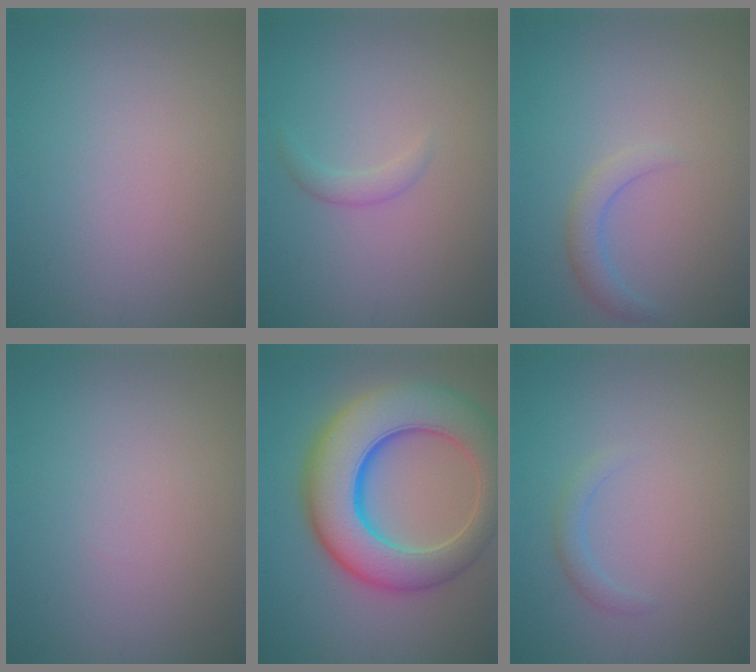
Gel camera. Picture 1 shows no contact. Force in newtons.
{"total": 1.3, "press": 1.3, "slide": 0.0}
{"total": 1.9, "press": 1.9, "slide": 0.2}
{"total": 0.0}
{"total": 11.8, "press": 11.8, "slide": 0.4}
{"total": 1.3, "press": 1.3, "slide": 0.1}